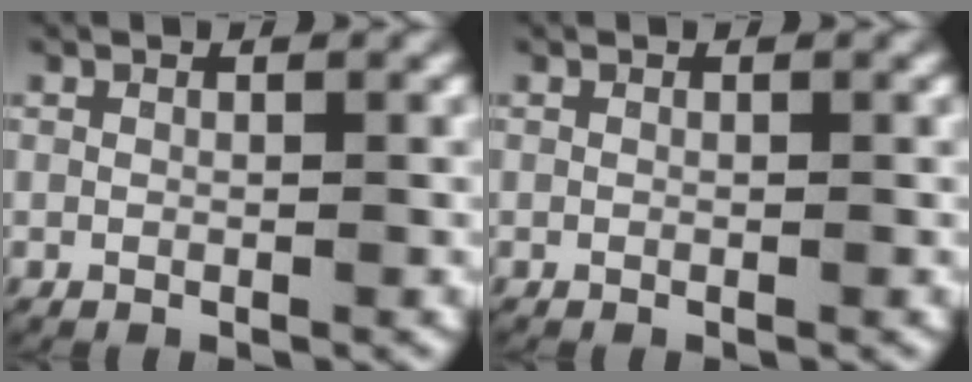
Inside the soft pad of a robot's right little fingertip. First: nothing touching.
{"total": 0.0}